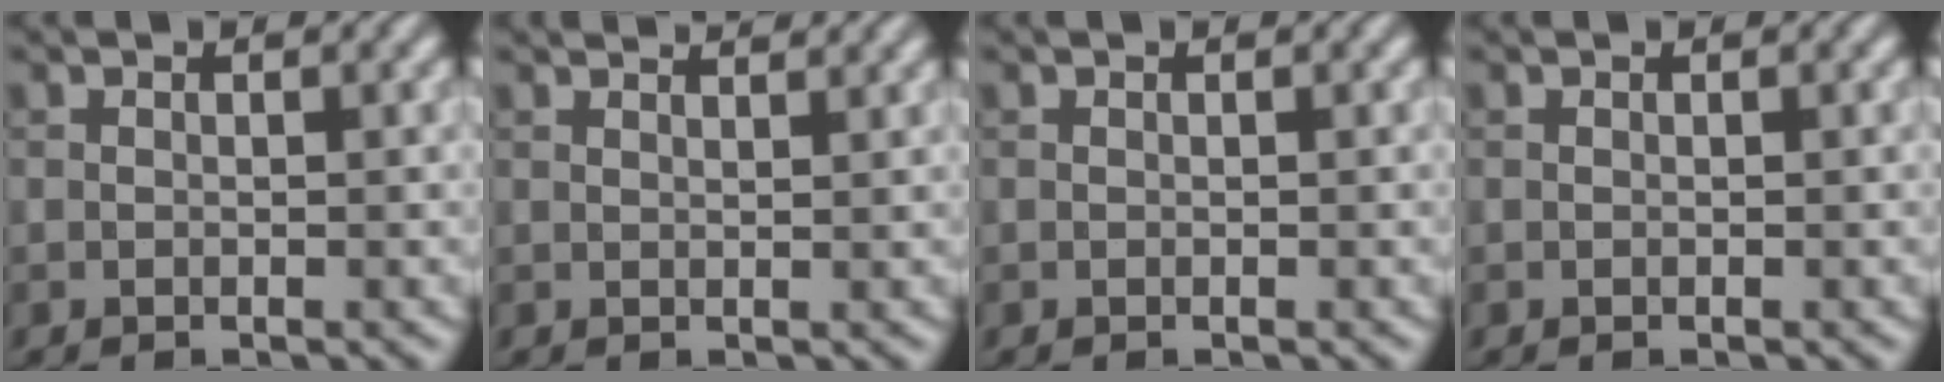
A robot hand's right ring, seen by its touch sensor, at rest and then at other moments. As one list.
[{"total": 2.9, "force": [2.6, 0.7, 1.1], "torque": [0.000, 0.009, 0.014]}, {"total": 0.0}, {"total": 0.0}]